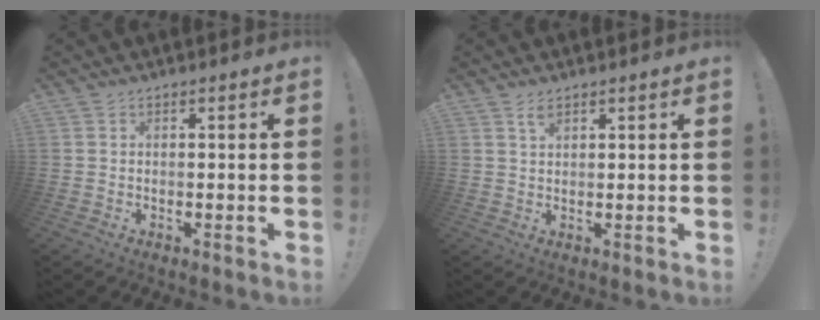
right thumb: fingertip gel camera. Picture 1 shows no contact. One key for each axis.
{"total": 2.2, "fx": 1.4, "fy": 0.7, "fz": 1.6, "tx": -0.024, "ty": -0.004, "tz": 0.023}